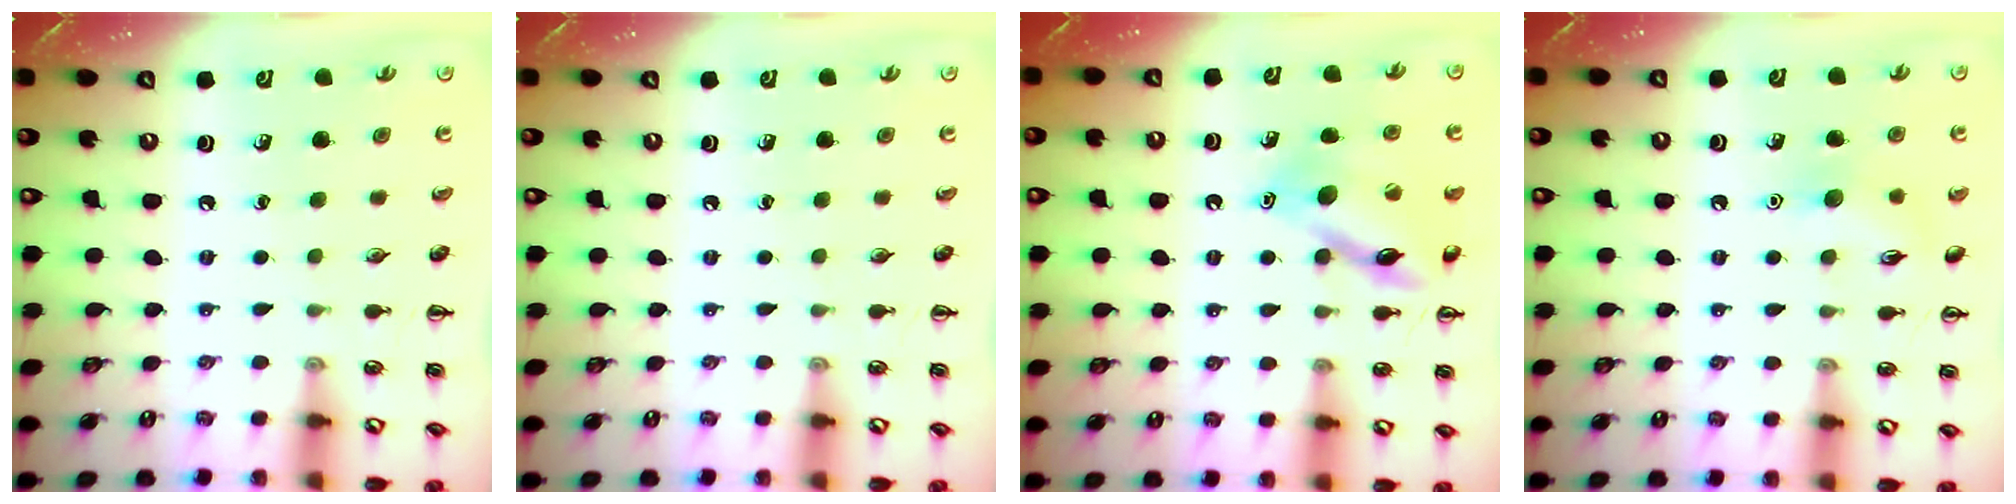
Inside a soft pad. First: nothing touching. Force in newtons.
{"total": 0.0}
{"total": 12.8, "press": 12.8, "slide": 0.8}
{"total": 8.2, "press": 8.2, "slide": 0.7}